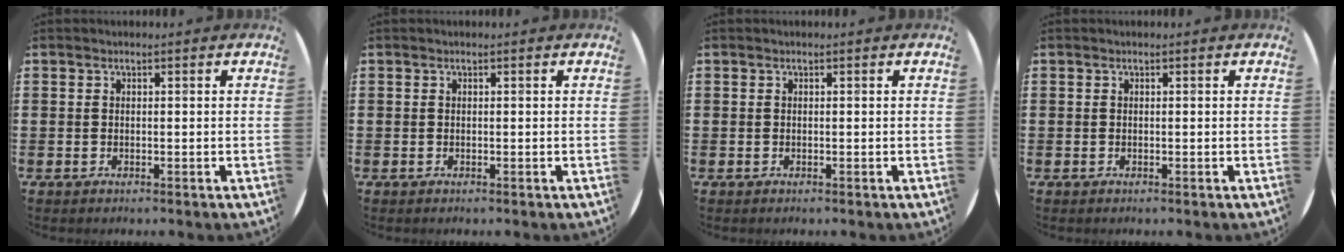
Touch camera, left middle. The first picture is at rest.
{"total": 0.0}
{"total": 0.0}
{"total": 0.0}